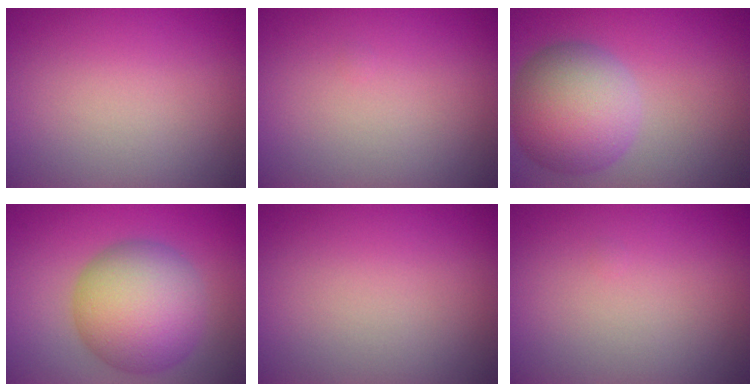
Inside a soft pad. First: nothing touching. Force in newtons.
{"total": 0.0}
{"total": 7.9, "press": 7.9, "slide": 0.6}
{"total": 9.1, "press": 9.1, "slide": 0.3}
{"total": 0.0}
{"total": 0.0}